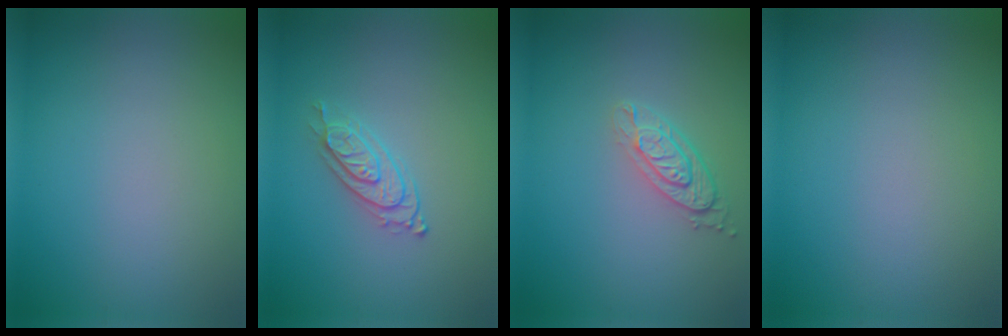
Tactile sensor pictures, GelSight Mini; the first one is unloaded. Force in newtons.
{"total": 2.3, "press": 2.1, "slide": 0.9}
{"total": 2.9, "press": 2.2, "slide": 1.9}
{"total": 0.0}